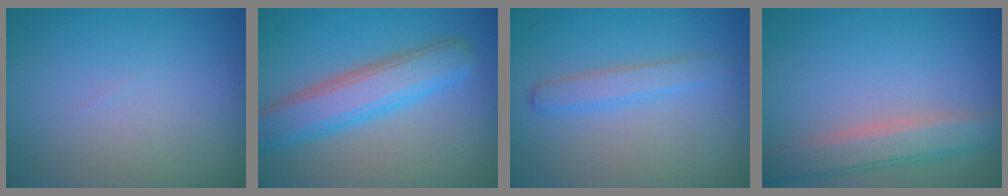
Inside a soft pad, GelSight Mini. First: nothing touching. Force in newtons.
{"total": 5.6, "press": 5.6, "slide": 0.1}
{"total": 2.0, "press": 2.0, "slide": 0.0}
{"total": 3.6, "press": 3.6, "slide": 0.2}